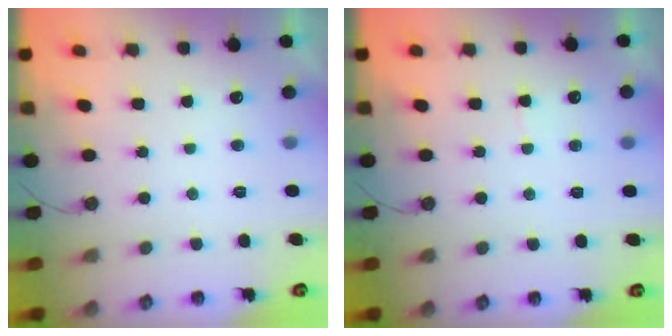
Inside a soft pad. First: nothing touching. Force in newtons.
{"total": 4.5, "press": 4.5, "slide": 0.6}